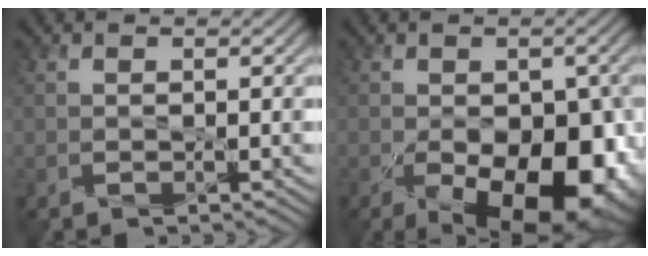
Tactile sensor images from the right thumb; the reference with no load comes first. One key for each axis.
{"total": 15.4, "fx": -5.7, "fy": 8.5, "fz": 11.5, "tx": -0.152, "ty": -0.045, "tz": -0.059}